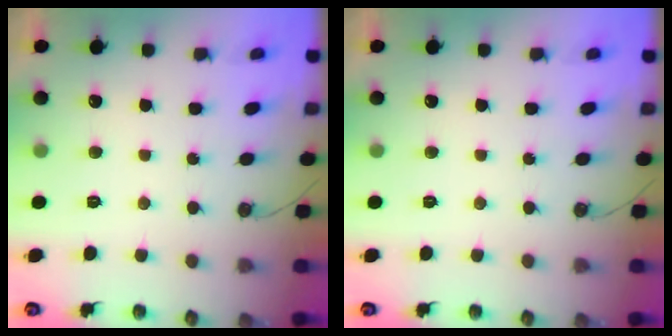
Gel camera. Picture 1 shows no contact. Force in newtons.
{"total": 0.0}